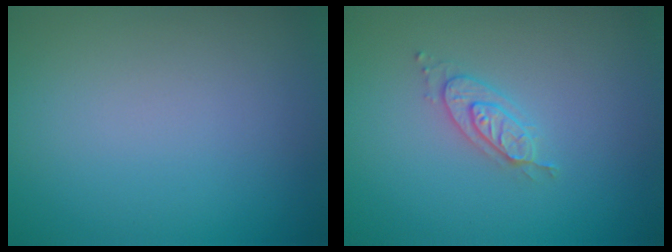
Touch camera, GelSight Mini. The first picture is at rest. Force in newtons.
{"total": 2.2, "press": 2.2, "slide": 0.3}